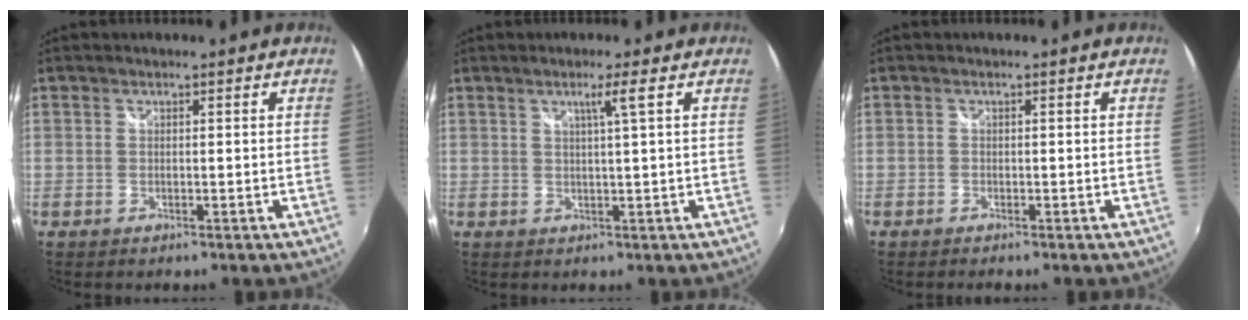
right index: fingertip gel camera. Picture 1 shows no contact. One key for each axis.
{"total": 2.7, "fx": 1.1, "fy": -0.9, "fz": 2.3, "tx": -0.043, "ty": -0.003, "tz": 0.022}
{"total": 0.6, "fx": -0.6, "fy": 0.2, "fz": 0.1, "tx": -0.004, "ty": -0.003, "tz": -0.014}